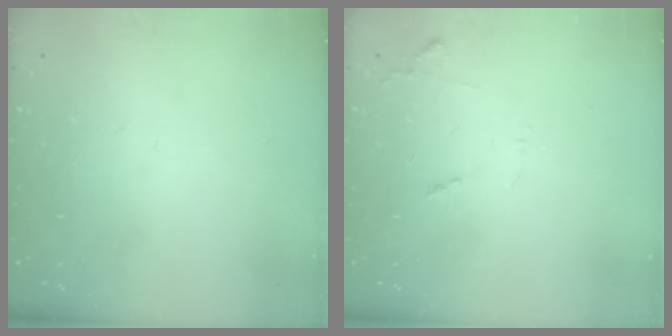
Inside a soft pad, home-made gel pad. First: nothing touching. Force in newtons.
{"total": 6.8, "press": 6.8, "slide": 0.9}